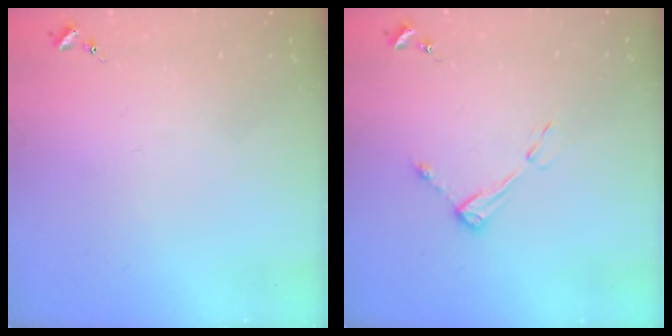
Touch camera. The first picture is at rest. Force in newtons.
{"total": 6.0, "press": 5.9, "slide": 0.6}